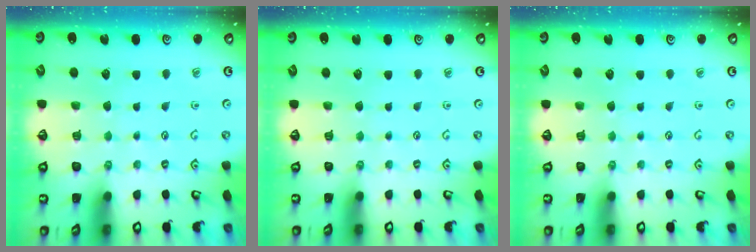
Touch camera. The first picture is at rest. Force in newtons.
{"total": 0.0}
{"total": 0.0}